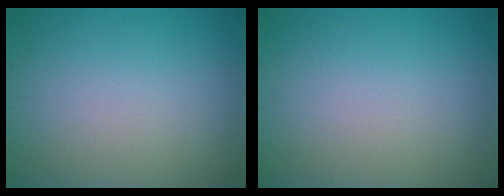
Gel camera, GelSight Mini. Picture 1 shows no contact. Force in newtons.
{"total": 0.0}